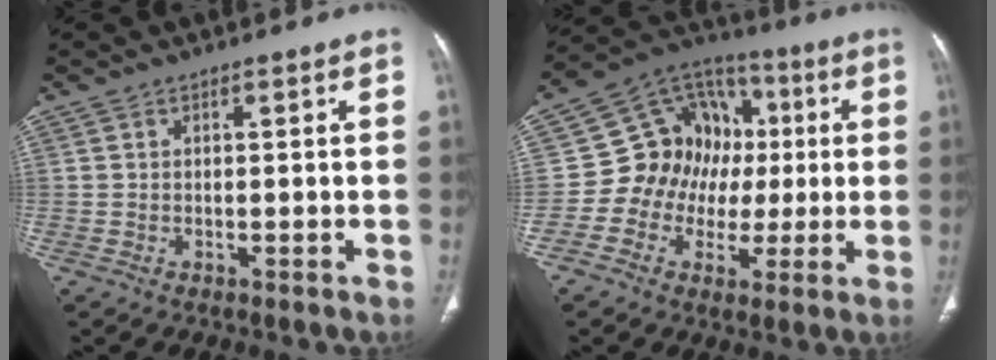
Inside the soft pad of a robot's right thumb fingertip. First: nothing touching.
{"total": 15.5, "force": [-0.1, 13.9, 6.9], "torque": [-0.055, 0.039, -0.005]}